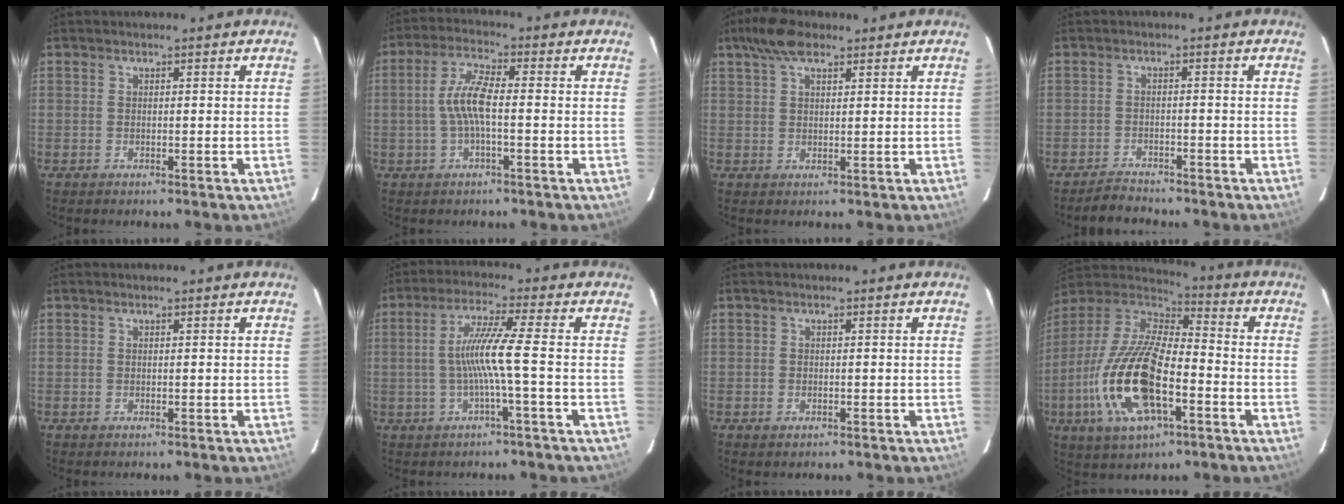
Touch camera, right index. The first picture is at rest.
{"total": 6.6, "force": [-0.9, 1.4, 6.4], "torque": [-0.132, 0.010, -0.017]}
{"total": 5.6, "force": [4.1, 2.1, 3.3], "torque": [-0.066, 0.019, 0.075]}
{"total": 2.8, "force": [-2.8, 0.4, -0.4], "torque": [-0.001, 0.002, -0.046]}
{"total": 0.0}
{"total": 7.0, "force": [-1.1, -2.2, 6.5], "torque": [-0.134, -0.004, -0.015]}
{"total": 0.5, "force": [-0.4, 0.1, -0.2], "torque": [0.005, -0.006, -0.006]}
{"total": 21.2, "force": [-7.1, 8.5, 18.1], "torque": [-0.382, -0.025, -0.136]}